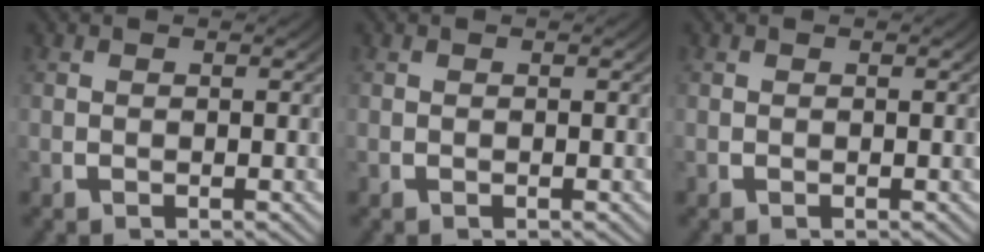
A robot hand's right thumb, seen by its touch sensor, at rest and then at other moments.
{"total": 0.0}
{"total": 0.0}